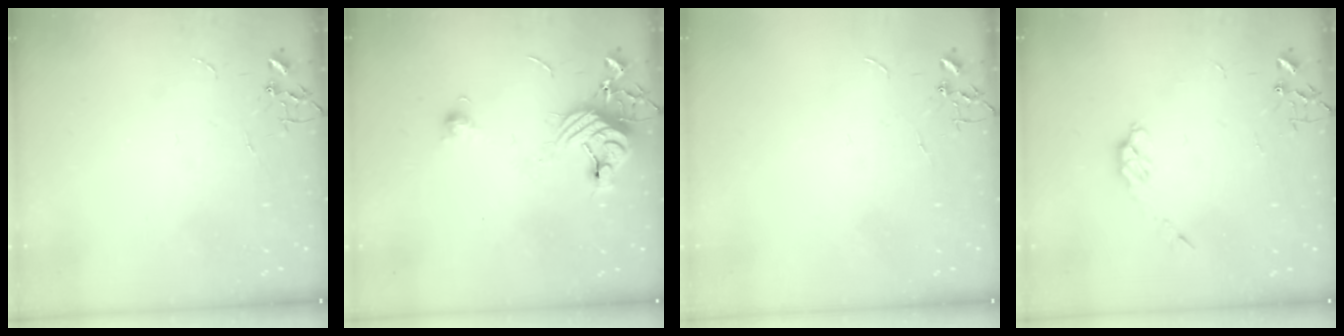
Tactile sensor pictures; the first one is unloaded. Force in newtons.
{"total": 11.3, "press": 11.2, "slide": 1.3}
{"total": 0.0}
{"total": 5.5, "press": 5.5, "slide": 0.5}